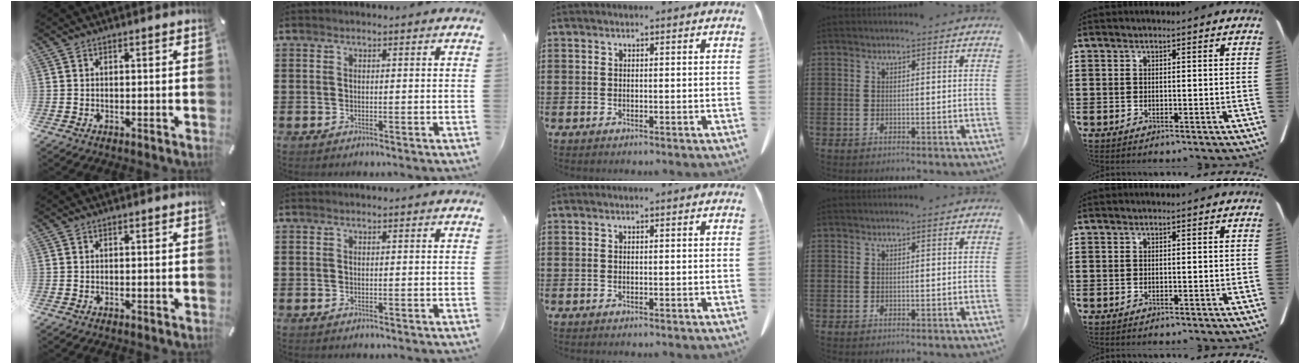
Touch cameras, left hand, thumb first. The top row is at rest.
{}